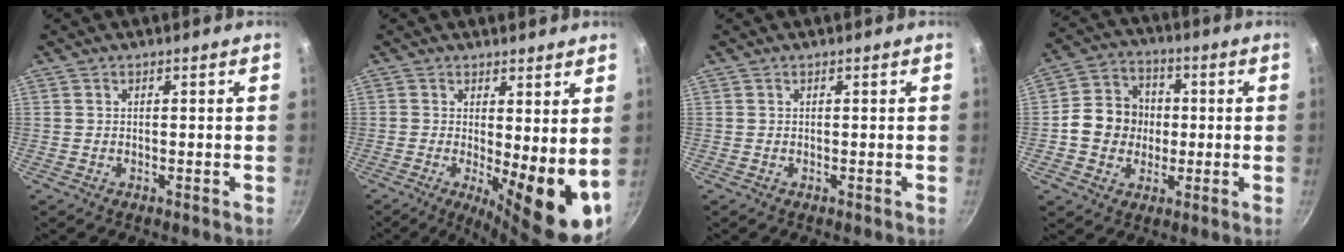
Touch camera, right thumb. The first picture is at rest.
{"total": 12.4, "force": [-0.2, 3.8, 11.8], "torque": [-0.135, -0.021, 0.006]}
{"total": 0.0}
{"total": 11.0, "force": [-0.4, 9.8, 5.1], "torque": [-0.054, 0.019, -0.022]}